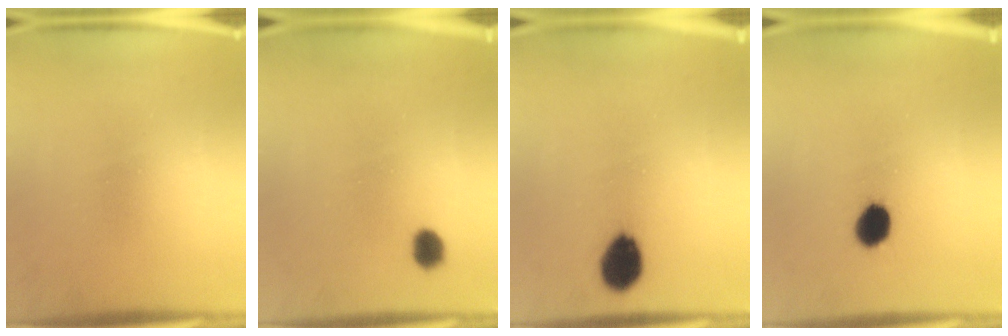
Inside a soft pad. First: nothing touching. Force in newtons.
{"total": 2.7}
{"total": 8.5}
{"total": 6.1}